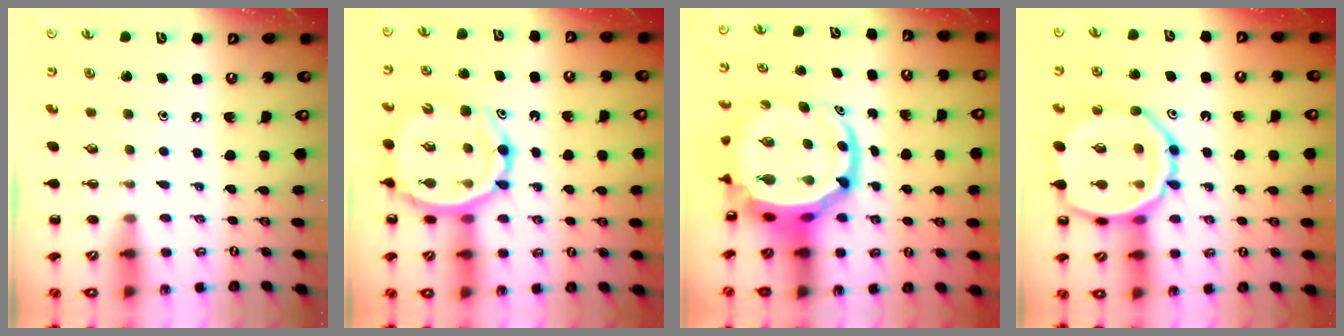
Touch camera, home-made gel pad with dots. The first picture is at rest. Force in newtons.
{"total": 13.8, "press": 13.2, "slide": 4.0}
{"total": 9.1, "press": 8.8, "slide": 2.5}
{"total": 17.2, "press": 17.1, "slide": 1.4}